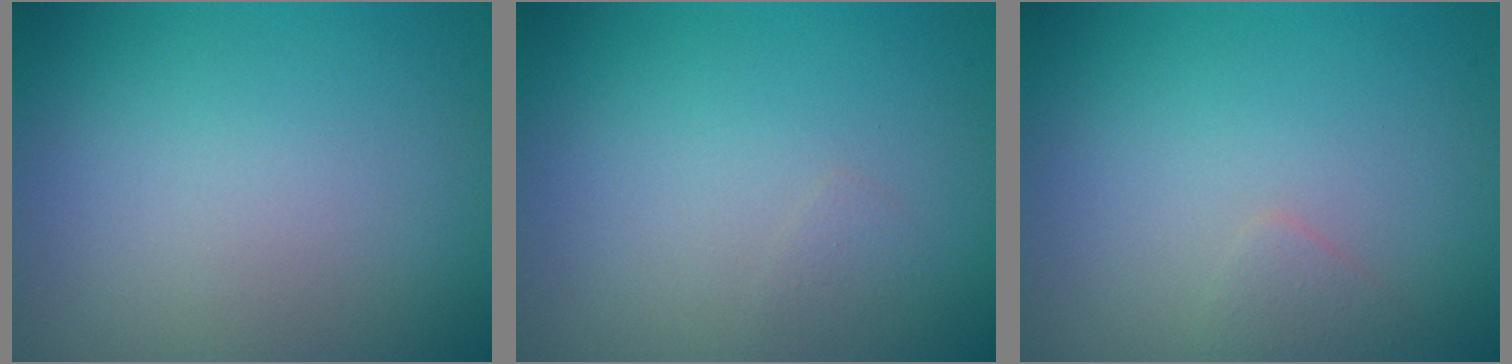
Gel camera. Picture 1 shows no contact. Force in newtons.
{"total": 0.6, "press": 0.6, "slide": 0.0}
{"total": 0.9, "press": 0.9, "slide": 0.1}